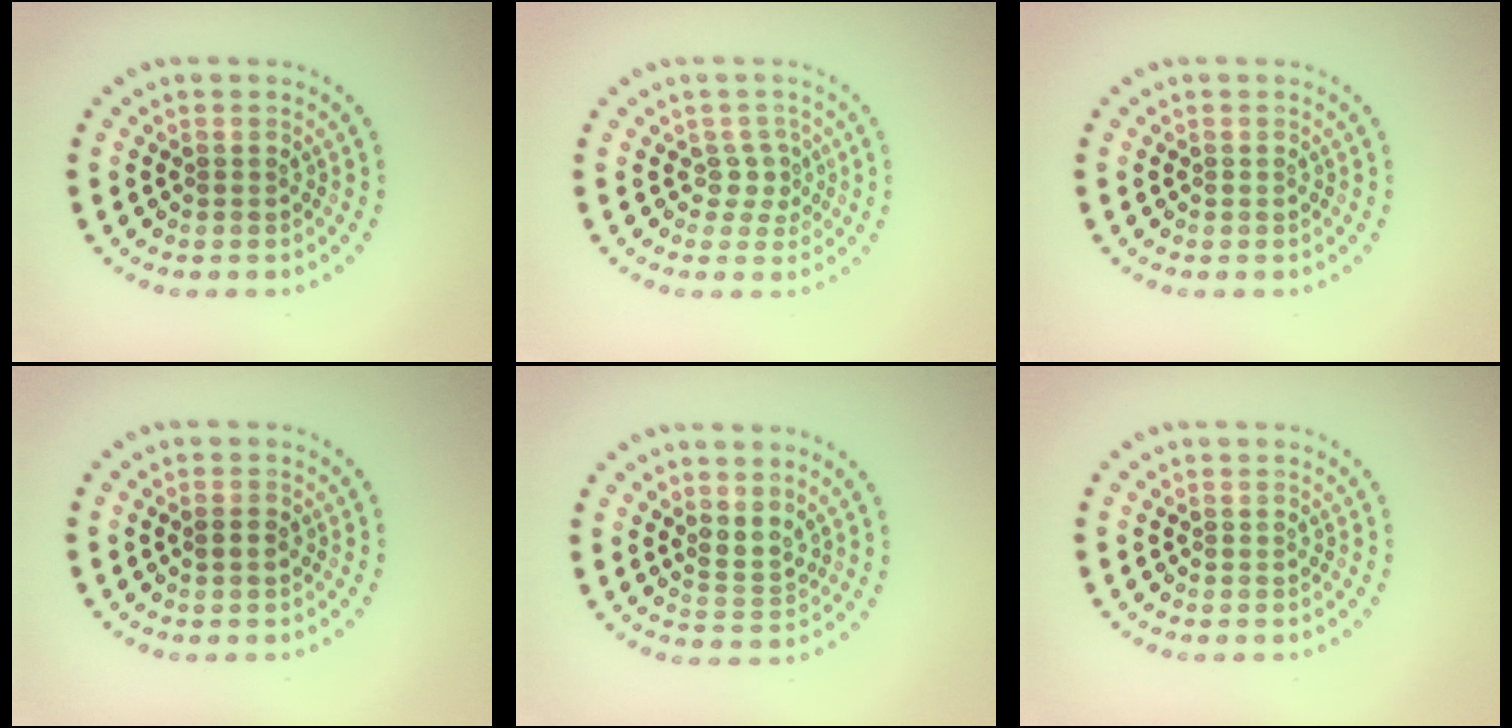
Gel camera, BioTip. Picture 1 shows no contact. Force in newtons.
{"total": 1.8, "press": 1.3, "slide": 1.2}
{"total": 0.0}
{"total": 1.1, "press": 1.1, "slide": 0.2}
{"total": 2.1, "press": 1.6, "slide": 1.3}
{"total": 0.0}